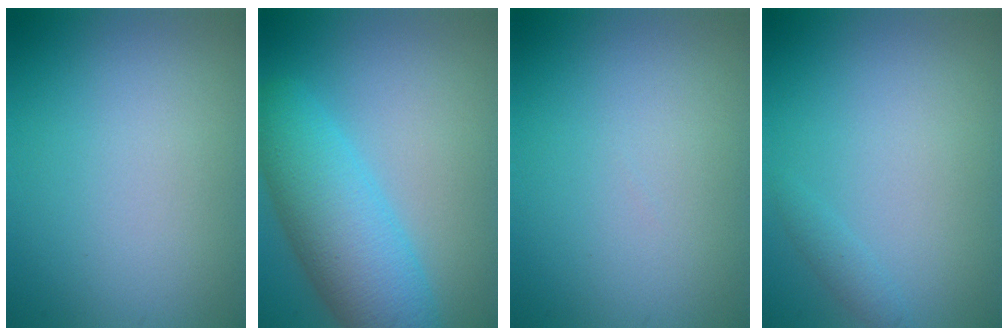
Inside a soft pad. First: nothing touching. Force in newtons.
{"total": 7.6, "press": 7.6, "slide": 0.2}
{"total": 0.0}
{"total": 0.8, "press": 0.8, "slide": 0.0}